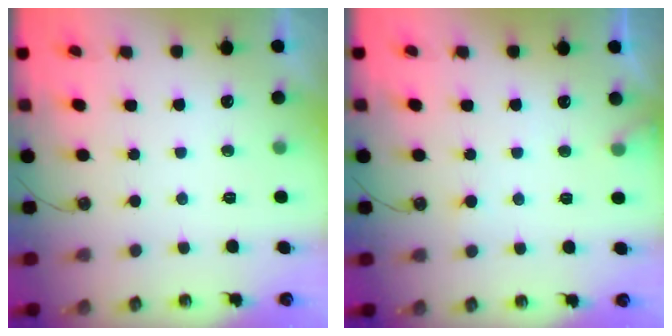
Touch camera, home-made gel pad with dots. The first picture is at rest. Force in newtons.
{"total": 6.3, "press": 6.3, "slide": 0.3}